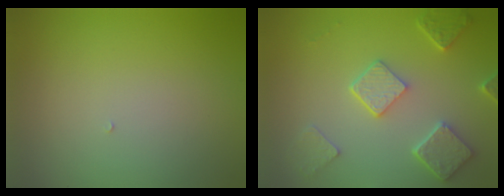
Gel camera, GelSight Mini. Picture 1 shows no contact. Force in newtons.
{"total": 5.0, "press": 4.0, "slide": 3.1}